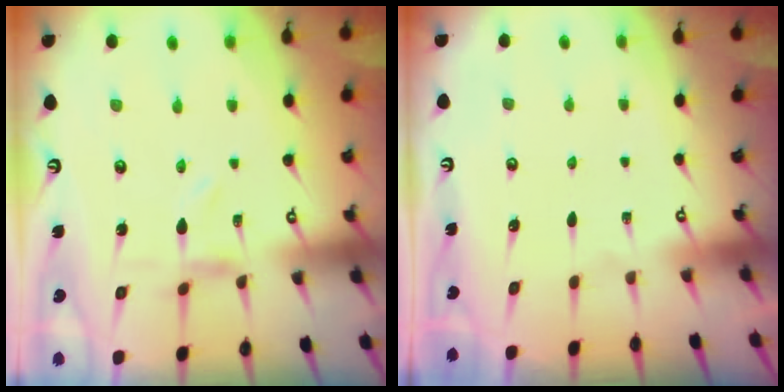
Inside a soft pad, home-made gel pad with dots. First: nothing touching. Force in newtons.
{"total": 0.0}